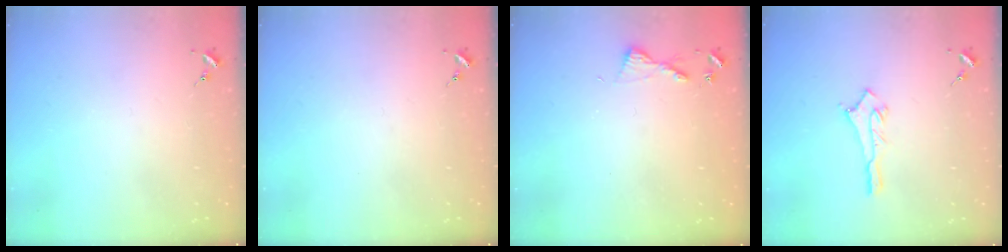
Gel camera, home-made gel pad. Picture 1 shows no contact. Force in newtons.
{"total": 0.0}
{"total": 5.7, "press": 5.7, "slide": 0.5}
{"total": 6.2, "press": 6.2, "slide": 0.5}